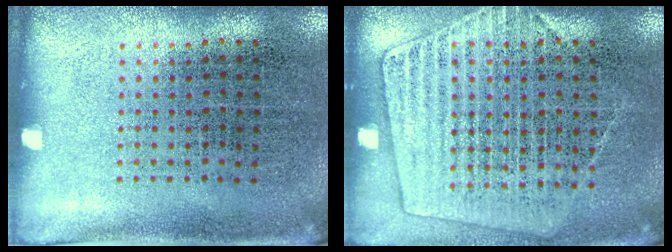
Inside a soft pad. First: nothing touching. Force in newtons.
{"total": 1.3, "press": 1.2, "slide": 0.5}